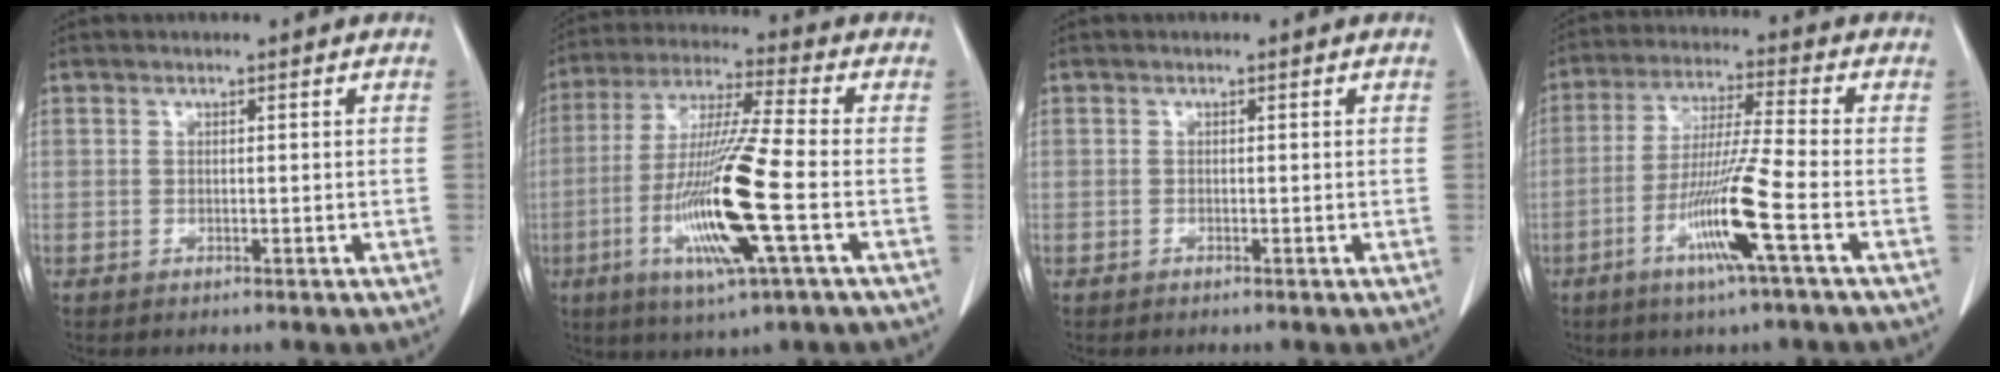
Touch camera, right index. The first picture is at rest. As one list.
[{"total": 16.2, "force": [-4.6, 0.1, 15.5], "torque": [-0.317, -0.020, -0.089]}, {"total": 0.0}, {"total": 11.2, "force": [-4.5, -1.2, 10.1], "torque": [-0.201, -0.016, -0.090]}]